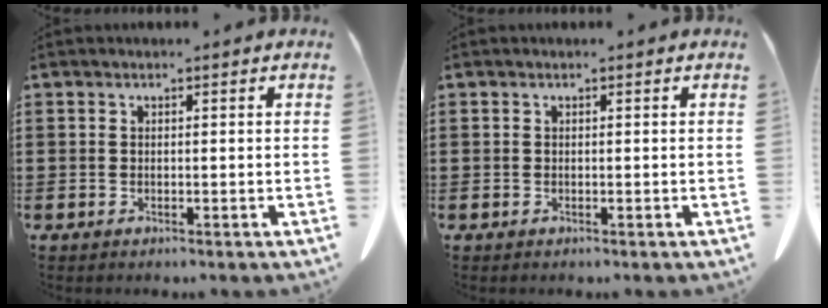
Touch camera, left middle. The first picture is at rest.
{"total": 0.0}